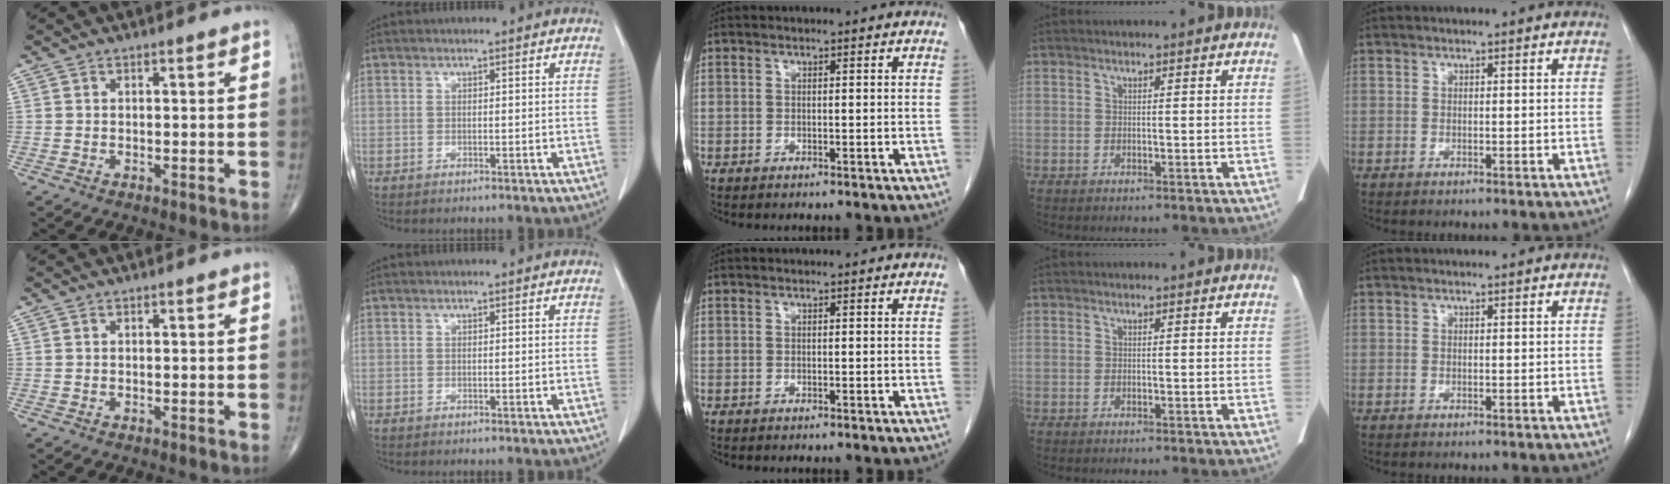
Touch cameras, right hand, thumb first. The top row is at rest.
{}